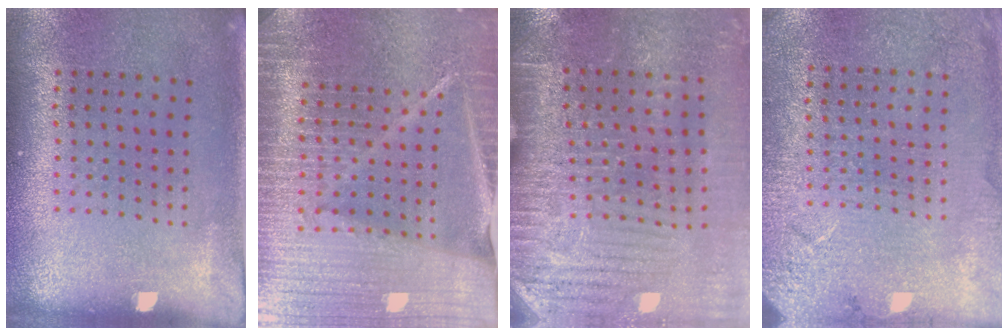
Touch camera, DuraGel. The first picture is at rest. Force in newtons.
{"total": 6.1, "press": 5.4, "slide": 2.9}
{"total": 3.4, "press": 3.4, "slide": 0.1}
{"total": 2.7, "press": 2.7, "slide": 0.2}